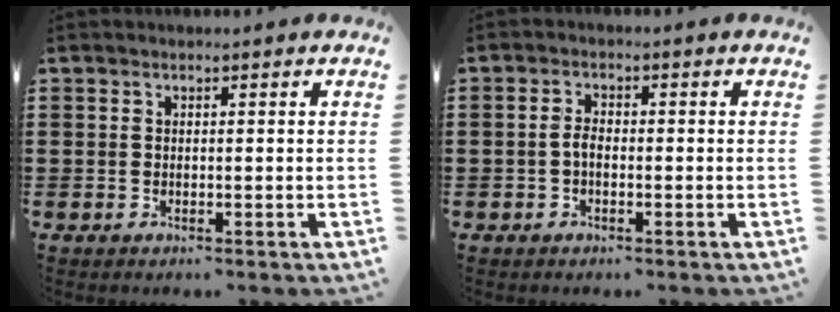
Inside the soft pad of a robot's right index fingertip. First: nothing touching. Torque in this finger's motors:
{"motor_torque": [0.42, -0.52, 0.32, 0.07]}